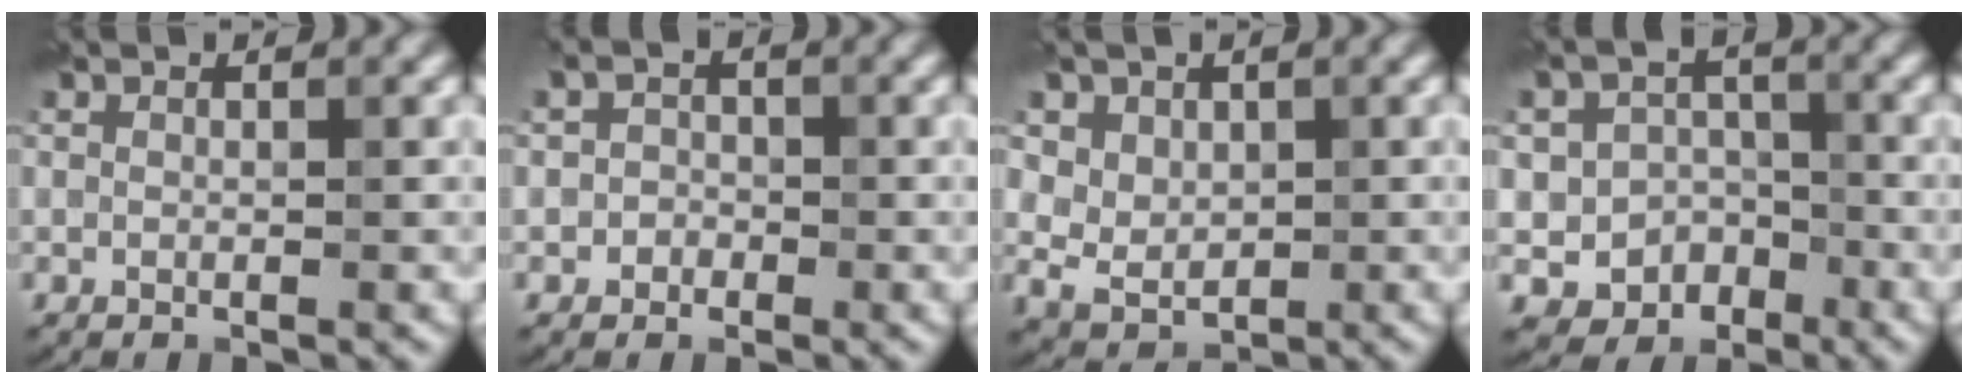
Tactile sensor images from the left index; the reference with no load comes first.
{"total": 1.8, "force": [-0.4, 1.7, 0.5], "torque": [0.001, 0.002, -0.015]}
{"total": 4.4, "force": [2.2, 3.3, 2.0], "torque": [-0.055, -0.003, 0.052]}
{"total": 5.1, "force": [-2.2, 4.3, 1.4], "torque": [0.006, -0.002, -0.043]}